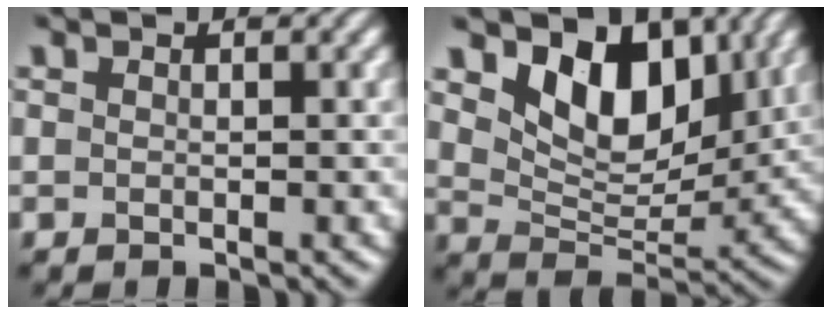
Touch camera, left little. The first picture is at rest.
{"total": 7.8, "force": [3.5, 4.8, 5.1], "torque": [-0.085, -0.018, 0.056]}